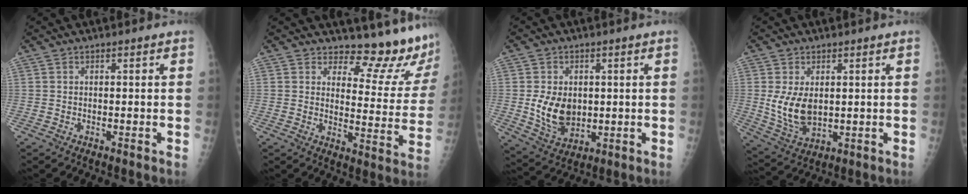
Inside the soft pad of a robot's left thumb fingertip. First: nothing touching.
{"total": 14.1, "force": [13.3, 3.5, 3.2], "torque": [0.001, -0.150, 0.149]}
{"total": 9.7, "force": [0.5, 7.0, 6.6], "torque": [-0.090, -0.016, 0.026]}
{"total": 8.8, "force": [1.0, 5.6, 6.6], "torque": [-0.116, -0.017, 0.036]}